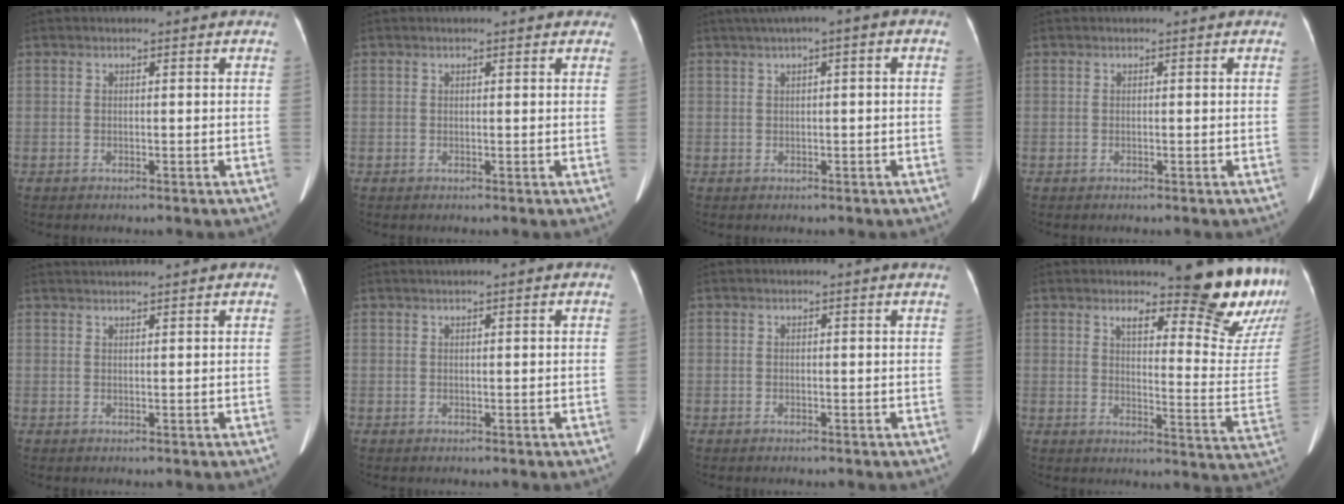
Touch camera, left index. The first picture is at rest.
{"total": 2.5, "force": [2.1, 0.6, 1.3], "torque": [-0.013, 0.014, 0.020]}
{"total": 4.3, "force": [1.8, 0.6, 3.9], "torque": [-0.059, 0.024, 0.025]}
{"total": 0.0}
{"total": 6.0, "force": [5.6, -0.7, 2.0], "torque": [-0.026, 0.033, 0.076]}
{"total": 3.3, "force": [2.8, -0.2, 1.8], "torque": [-0.020, 0.029, 0.042]}
{"total": 1.0, "force": [1.0, -0.2, 0.3], "torque": [-0.016, -0.004, 0.011]}
{"total": 16.8, "force": [14.4, 1.6, 8.4], "torque": [-0.098, -0.095, 0.161]}